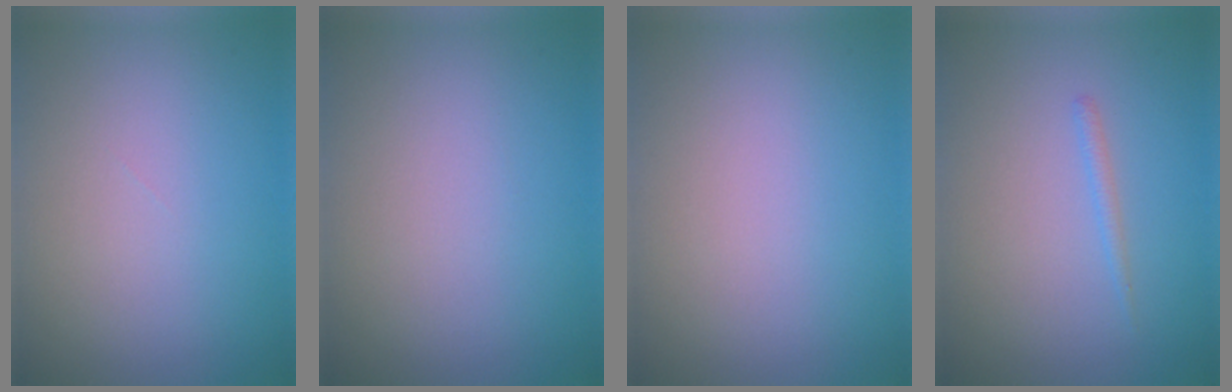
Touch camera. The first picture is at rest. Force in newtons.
{"total": 0.0}
{"total": 0.0}
{"total": 0.8, "press": 0.8, "slide": 0.1}